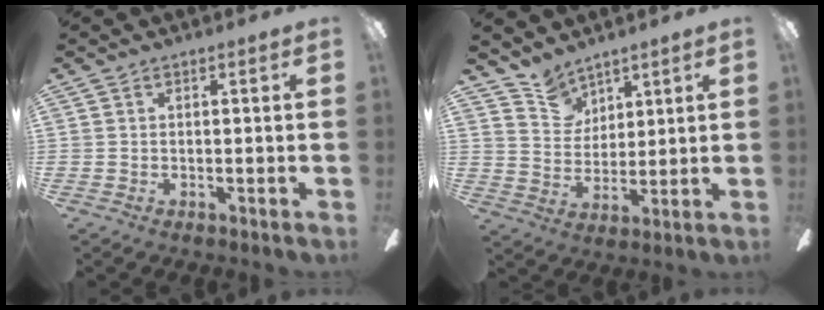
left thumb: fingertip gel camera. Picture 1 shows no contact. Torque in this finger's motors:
{"motor_torque": [0.05, -0.07, -0.33, -0.40, 0.01]}